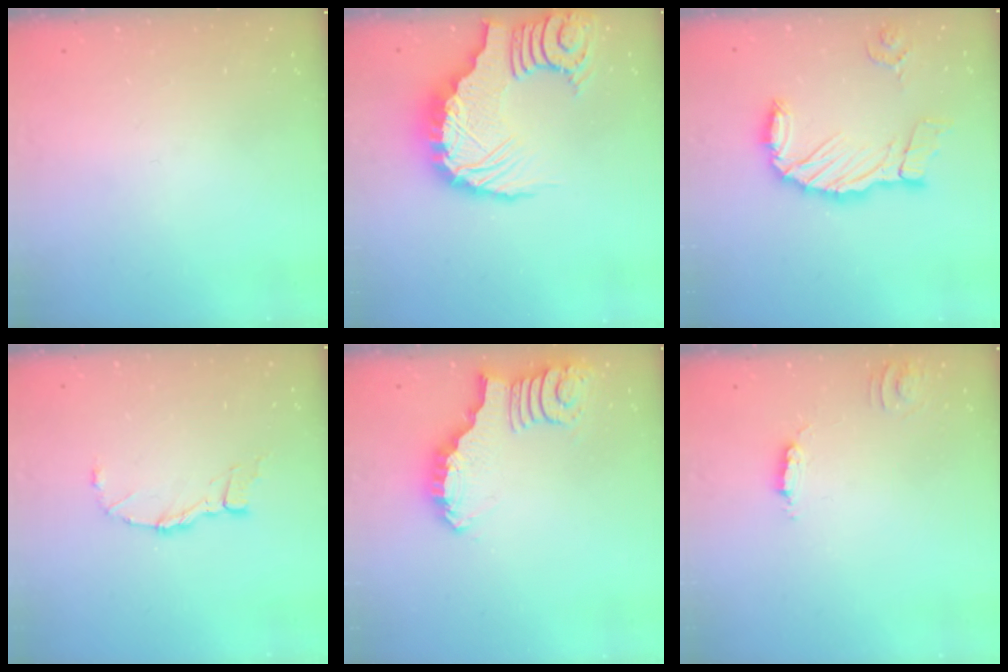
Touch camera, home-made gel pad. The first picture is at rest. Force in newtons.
{"total": 11.6, "press": 11.5, "slide": 1.5}
{"total": 15.8, "press": 15.7, "slide": 1.6}
{"total": 7.7, "press": 7.6, "slide": 0.8}
{"total": 2.6, "press": 2.6, "slide": 0.4}
{"total": 2.5, "press": 2.5, "slide": 0.1}